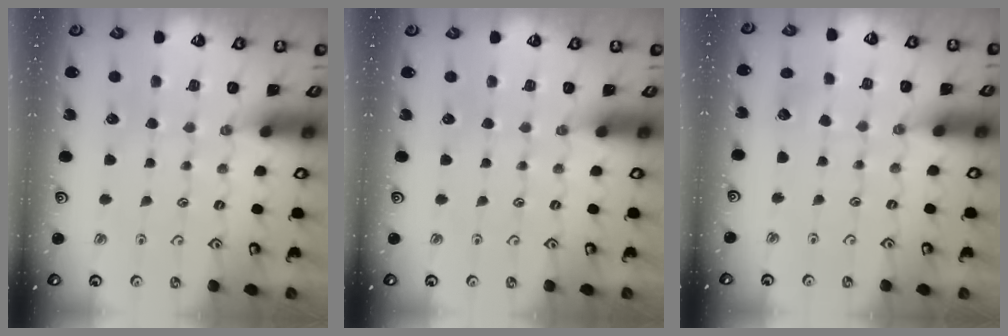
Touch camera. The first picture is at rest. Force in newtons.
{"total": 0.0}
{"total": 4.3, "press": 4.3, "slide": 0.4}